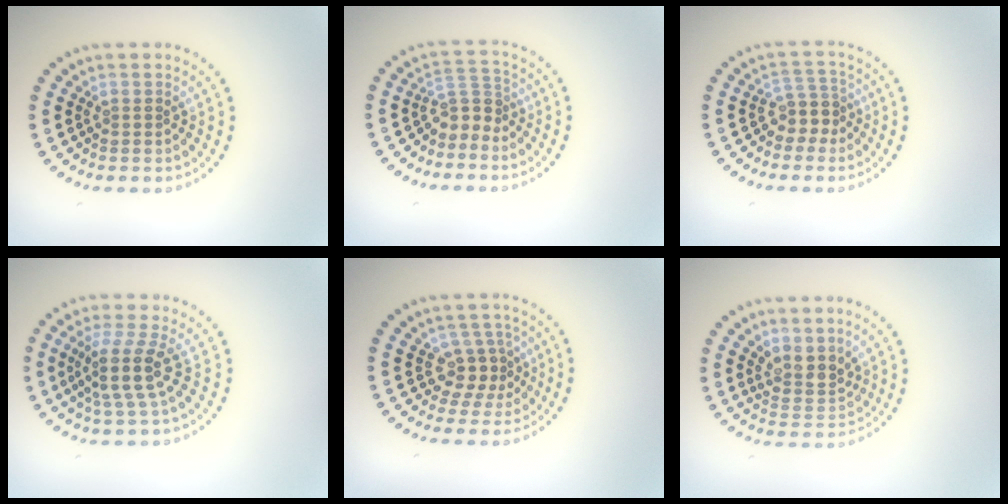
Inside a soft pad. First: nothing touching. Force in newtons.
{"total": 2.7, "press": 1.9, "slide": 1.8}
{"total": 2.6, "press": 2.0, "slide": 1.7}
{"total": 3.8, "press": 2.9, "slide": 2.5}
{"total": 3.0, "press": 2.4, "slide": 1.8}
{"total": 2.7, "press": 2.2, "slide": 1.6}